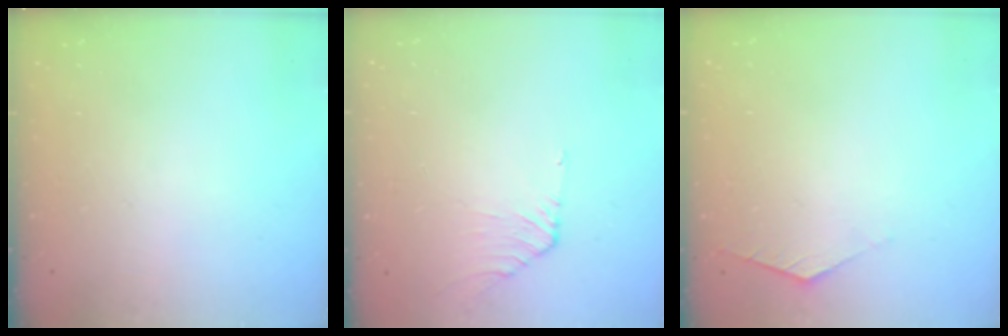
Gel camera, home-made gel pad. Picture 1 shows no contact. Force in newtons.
{"total": 1.9, "press": 1.8, "slide": 0.6}
{"total": 1.4, "press": 1.4, "slide": 0.3}